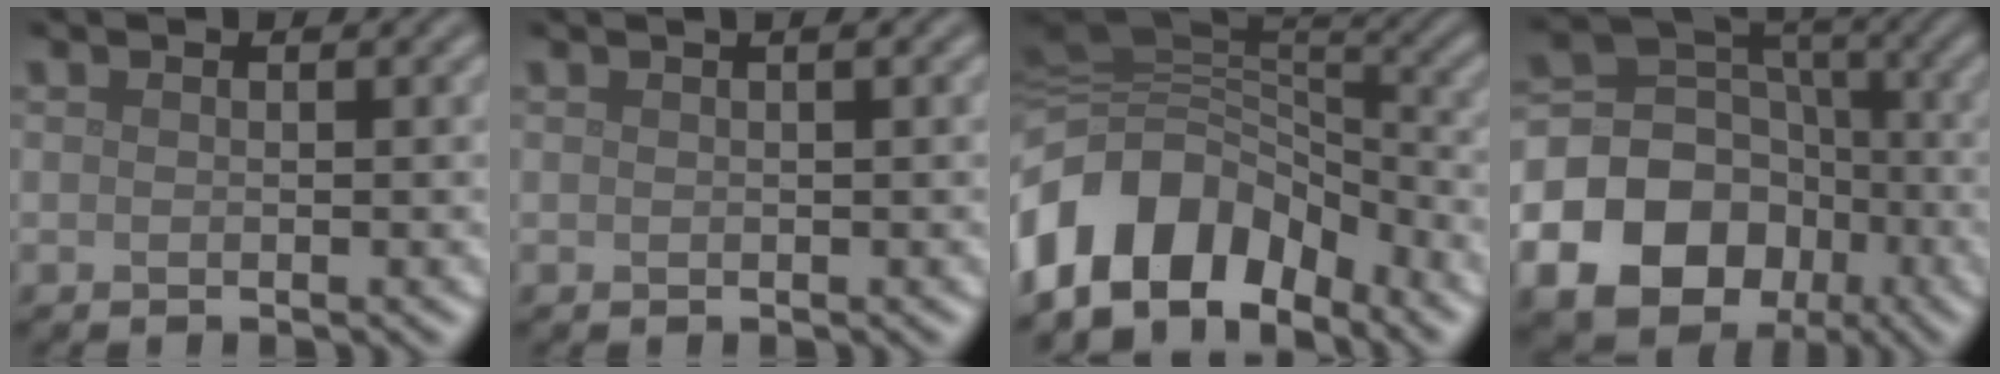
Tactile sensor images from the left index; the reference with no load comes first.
{"total": 0.8, "force": [0.4, 0.2, 0.6], "torque": [-0.011, 0.004, 0.006]}
{"total": 11.5, "force": [-6.4, 7.5, 5.9], "torque": [-0.114, 0.018, -0.123]}
{"total": 17.2, "force": [-6.6, 14.7, 6.0], "torque": [-0.147, -0.040, -0.119]}